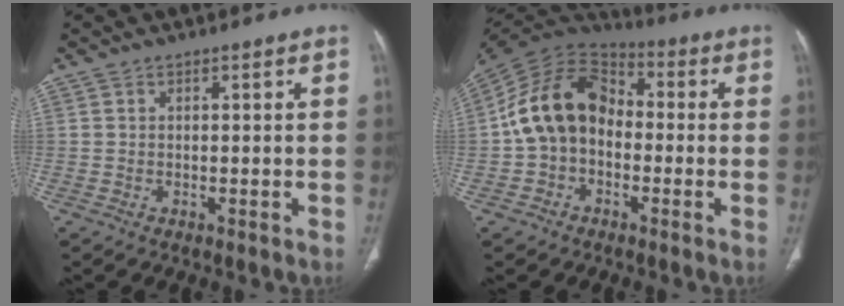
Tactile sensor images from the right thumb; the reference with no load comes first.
{"total": 14.6, "force": [-1.3, 10.9, 9.7], "torque": [-0.163, 0.043, -0.038]}